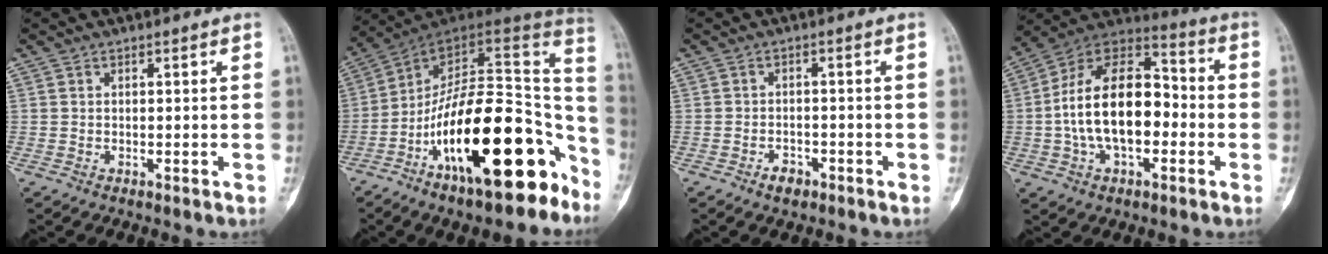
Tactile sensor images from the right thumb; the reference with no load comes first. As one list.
[{"total": 26.0, "force": [-12.6, 10.8, 20.0], "torque": [-0.236, 0.099, -0.199]}, {"total": 2.7, "force": [-1.8, 1.6, 1.2], "torque": [-0.017, 0.012, -0.025]}, {"total": 19.9, "force": [-2.0, 11.4, 16.1], "torque": [-0.263, 0.044, -0.041]}]